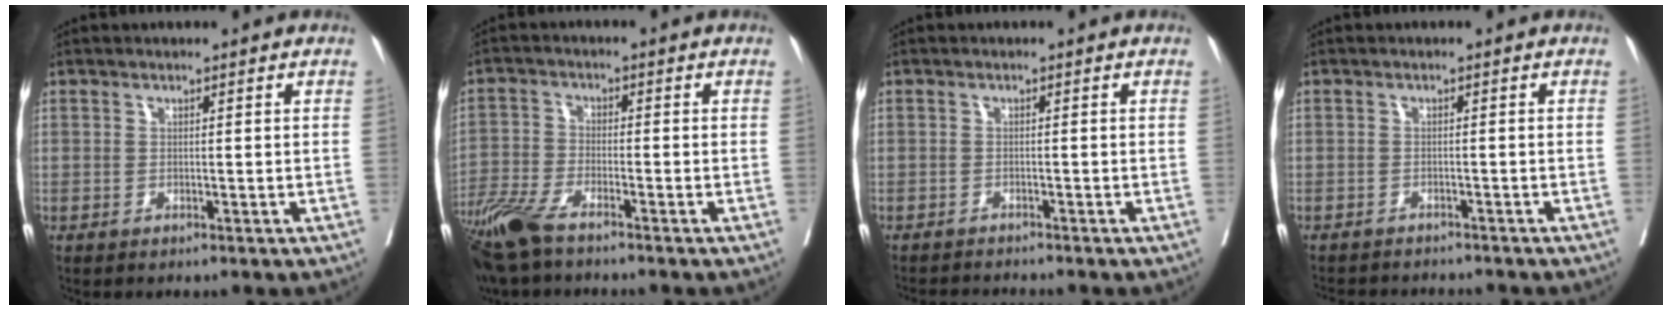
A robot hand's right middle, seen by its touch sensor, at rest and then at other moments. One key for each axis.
{"total": 8.5, "fx": -6.6, "fy": 1.6, "fz": 5.1, "tx": -0.107, "ty": -0.024, "tz": -0.130}
{"total": 3.4, "fx": -3.4, "fy": -0.5, "fz": 0.6, "tx": 0.001, "ty": -0.014, "tz": -0.053}
{"total": 7.2, "fx": -6.9, "fy": 1.2, "fz": 1.7, "tx": -0.018, "ty": -0.005, "tz": -0.093}